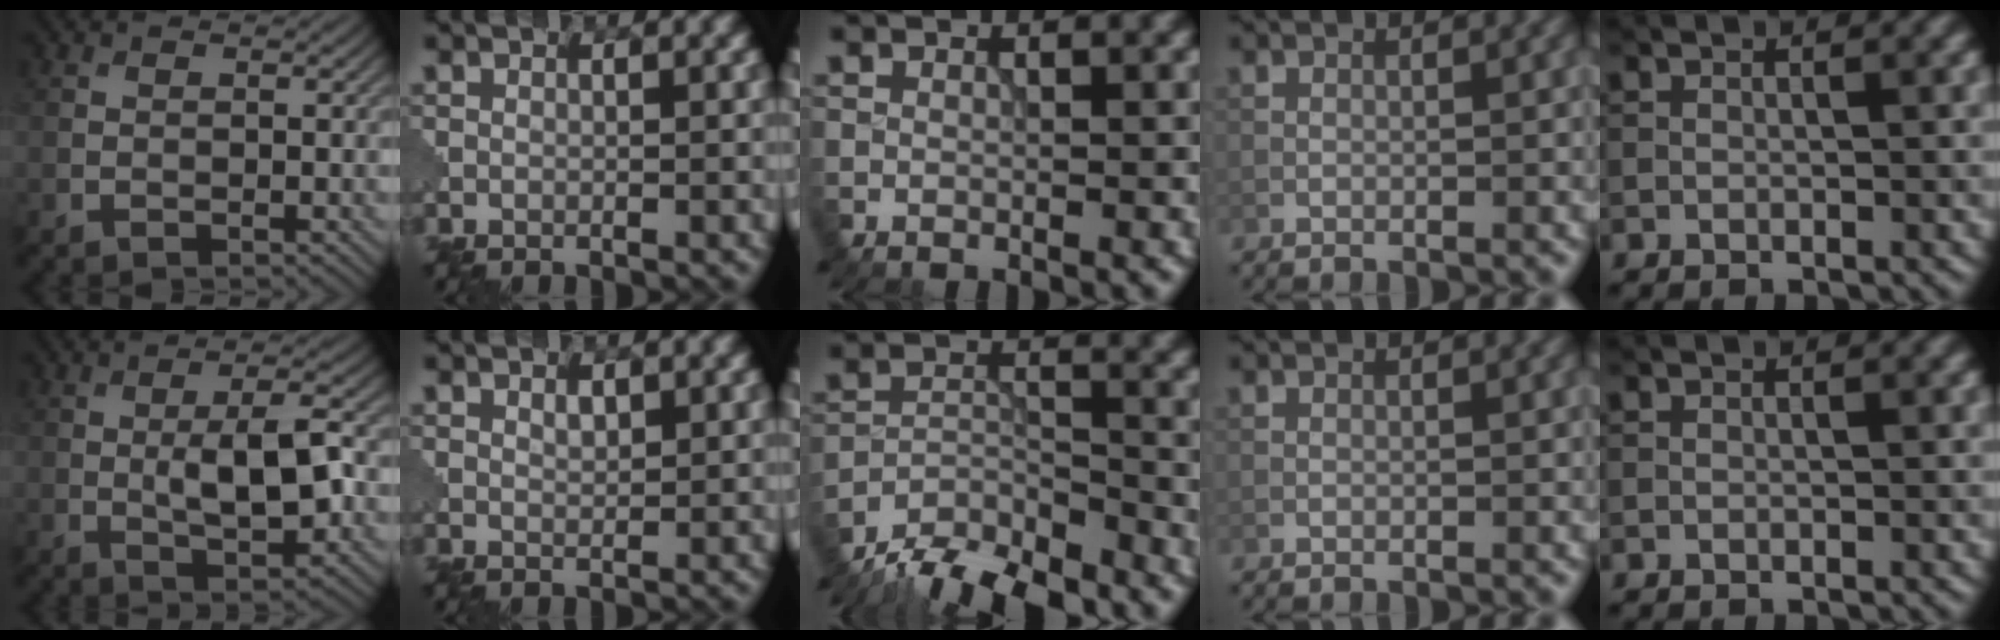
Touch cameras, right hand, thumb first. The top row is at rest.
{"thumb": {"total": 7.3, "force": [-0.5, 2.4, 6.8], "torque": [-0.114, 0.001, -0.007]}, "index": {"total": 1.0, "force": [0.6, 0.5, 0.7], "torque": [-0.015, 0.000, 0.012]}, "middle": {"total": 8.0, "force": [-7.2, 2.1, 3.0], "torque": [-0.043, -0.011, -0.126]}}